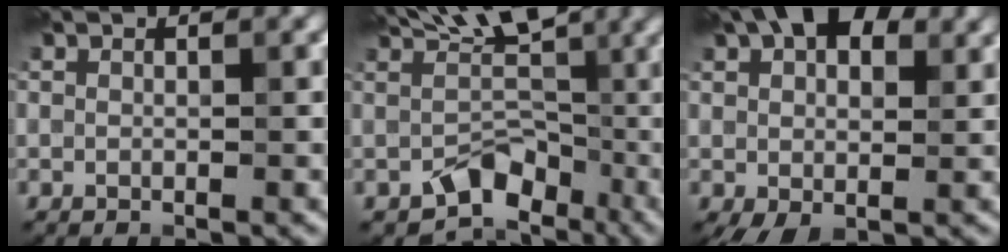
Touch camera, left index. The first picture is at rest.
{"total": 5.7, "force": [-0.7, 4.3, 3.7], "torque": [-0.034, -0.005, -0.017]}
{"total": 8.0, "force": [2.1, 4.8, 6.1], "torque": [-0.108, 0.018, 0.026]}